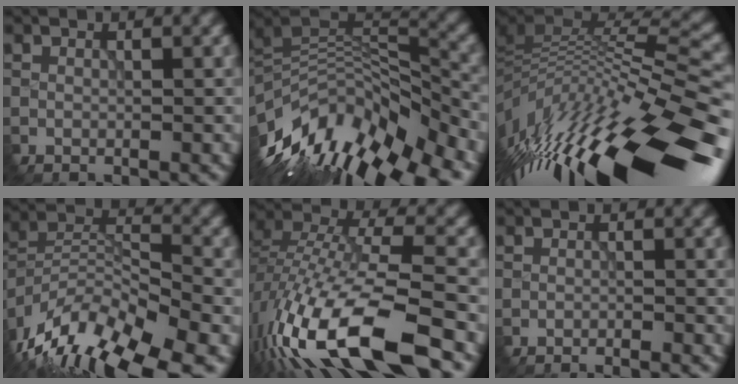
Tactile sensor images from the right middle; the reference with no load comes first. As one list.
[{"total": 12.2, "force": [-6.0, 5.5, 9.1], "torque": [-0.210, 0.012, -0.108]}, {"total": 14.7, "force": [-4.0, 4.8, 13.3], "torque": [-0.258, 0.006, -0.067]}, {"total": 14.1, "force": [-9.9, 5.3, 8.5], "torque": [-0.195, -0.014, -0.155]}, {"total": 13.3, "force": [-6.9, 4.3, 10.5], "torque": [-0.242, -0.003, -0.129]}, {"total": 2.4, "force": [-2.4, 0.0, 0.1], "torque": [-0.011, -0.002, -0.034]}]